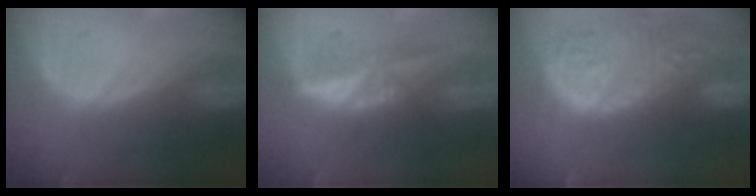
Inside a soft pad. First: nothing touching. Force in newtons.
{"total": 5.2, "press": 5.1, "slide": 1.0}
{"total": 15.3, "press": 12.7, "slide": 8.5}